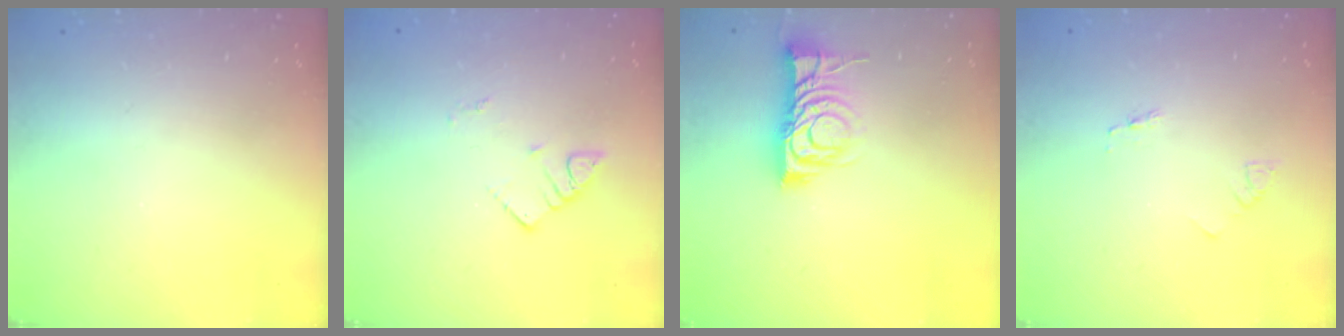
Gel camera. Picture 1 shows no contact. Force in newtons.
{"total": 2.7, "press": 2.7, "slide": 0.4}
{"total": 10.8, "press": 10.8, "slide": 0.8}
{"total": 1.8, "press": 1.8, "slide": 0.2}